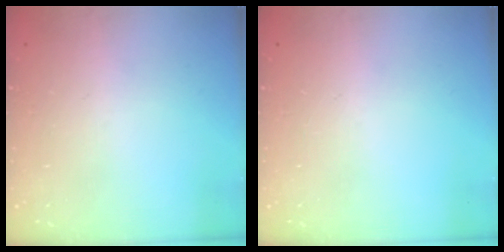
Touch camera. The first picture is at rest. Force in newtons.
{"total": 0.0}